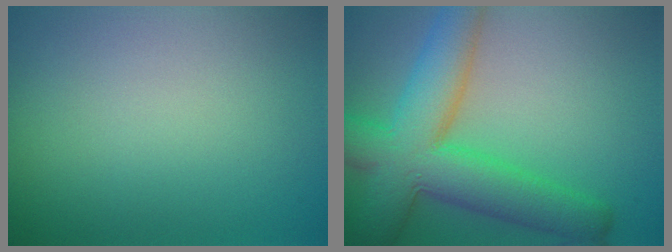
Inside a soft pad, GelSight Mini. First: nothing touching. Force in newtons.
{"total": 9.7, "press": 9.7, "slide": 0.3}